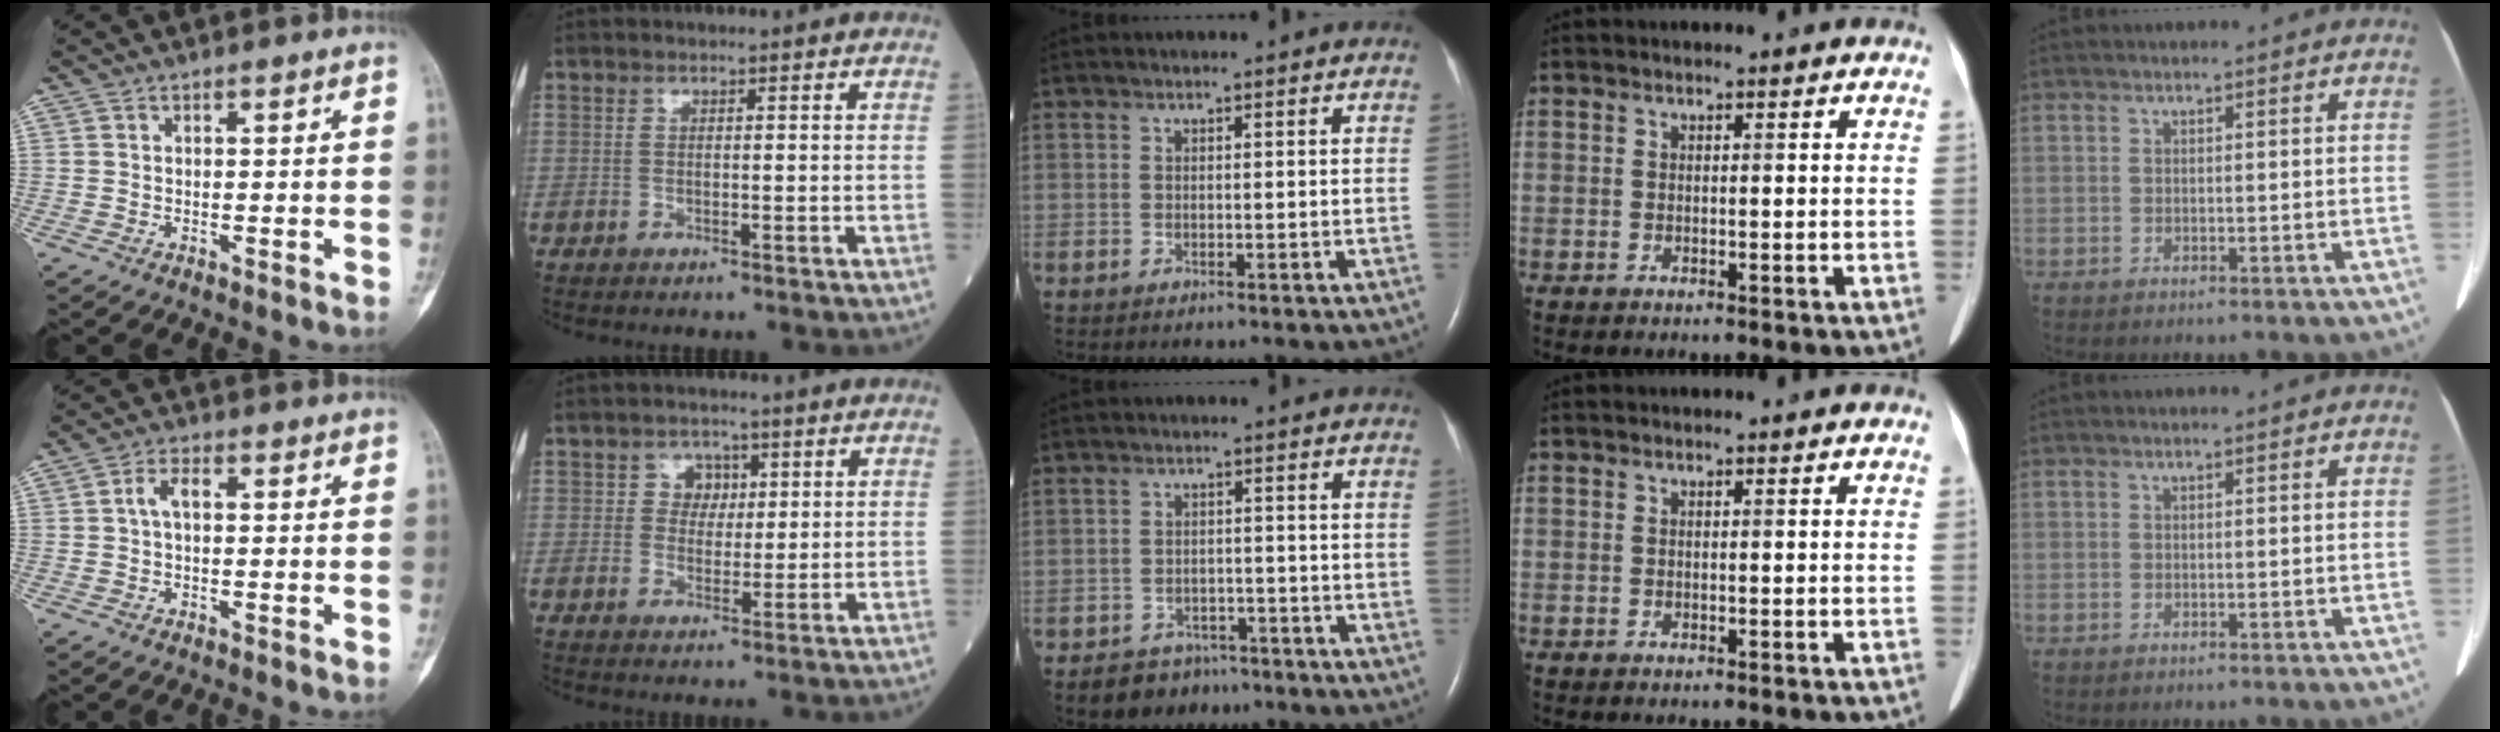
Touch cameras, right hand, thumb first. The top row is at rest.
{"thumb": {"total": 3.2, "force": [0.2, 1.7, 2.7], "torque": [-0.051, 0.013, 0.000]}, "index": {"total": 3.4, "force": [1.0, 3.0, 1.3], "torque": [-0.012, 0.005, 0.013]}, "middle": {"total": 5.4, "force": [-4.0, 3.5, 0.8], "torque": [-0.011, 0.007, -0.056]}}